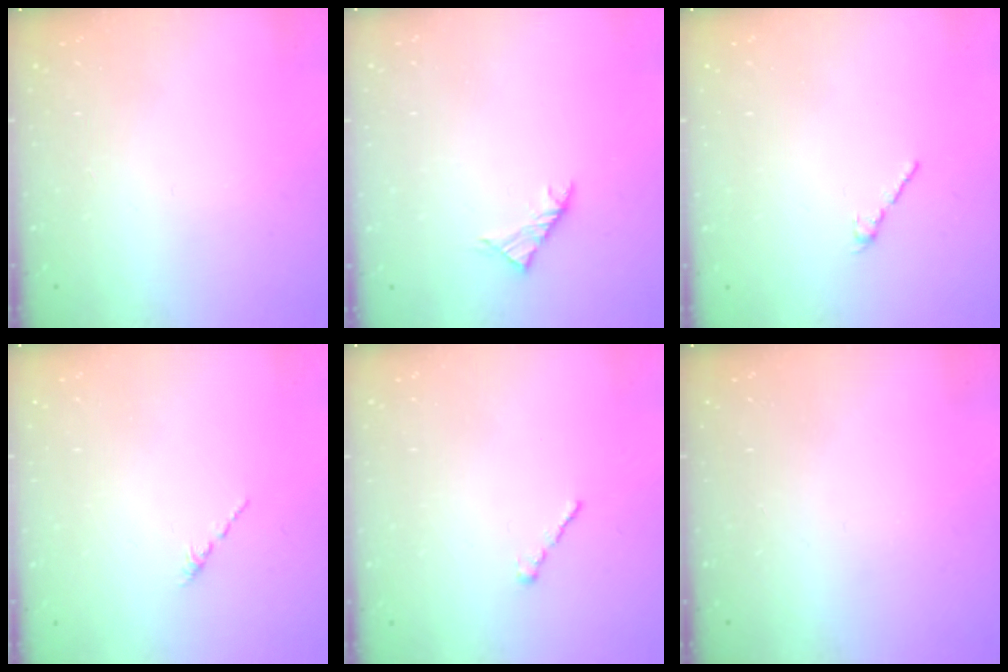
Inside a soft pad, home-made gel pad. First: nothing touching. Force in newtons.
{"total": 2.9, "press": 2.8, "slide": 0.8}
{"total": 2.5, "press": 2.4, "slide": 0.7}
{"total": 0.6, "press": 0.5, "slide": 0.3}
{"total": 1.4, "press": 1.3, "slide": 0.5}
{"total": 0.0}